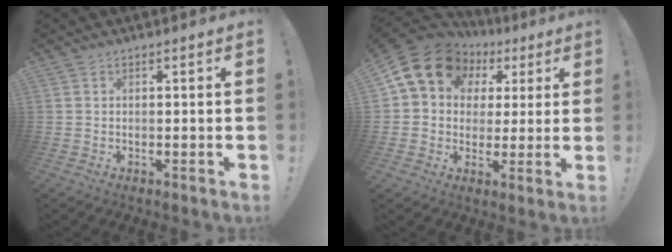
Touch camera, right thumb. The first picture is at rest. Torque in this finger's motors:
{"motor_torque": [0.99, 0.99, 0.77, -0.53, 0.08]}